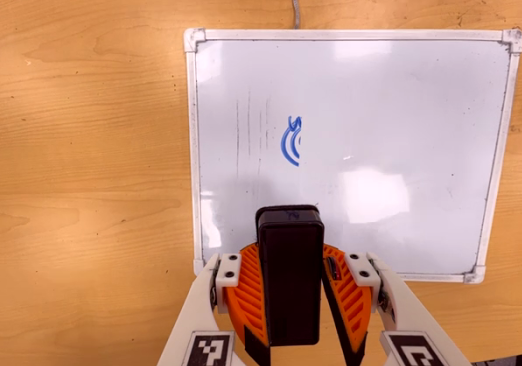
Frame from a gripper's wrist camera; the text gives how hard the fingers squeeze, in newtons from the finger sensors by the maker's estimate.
{"total": 7.9, "left": 8.0, "right": 7.8}